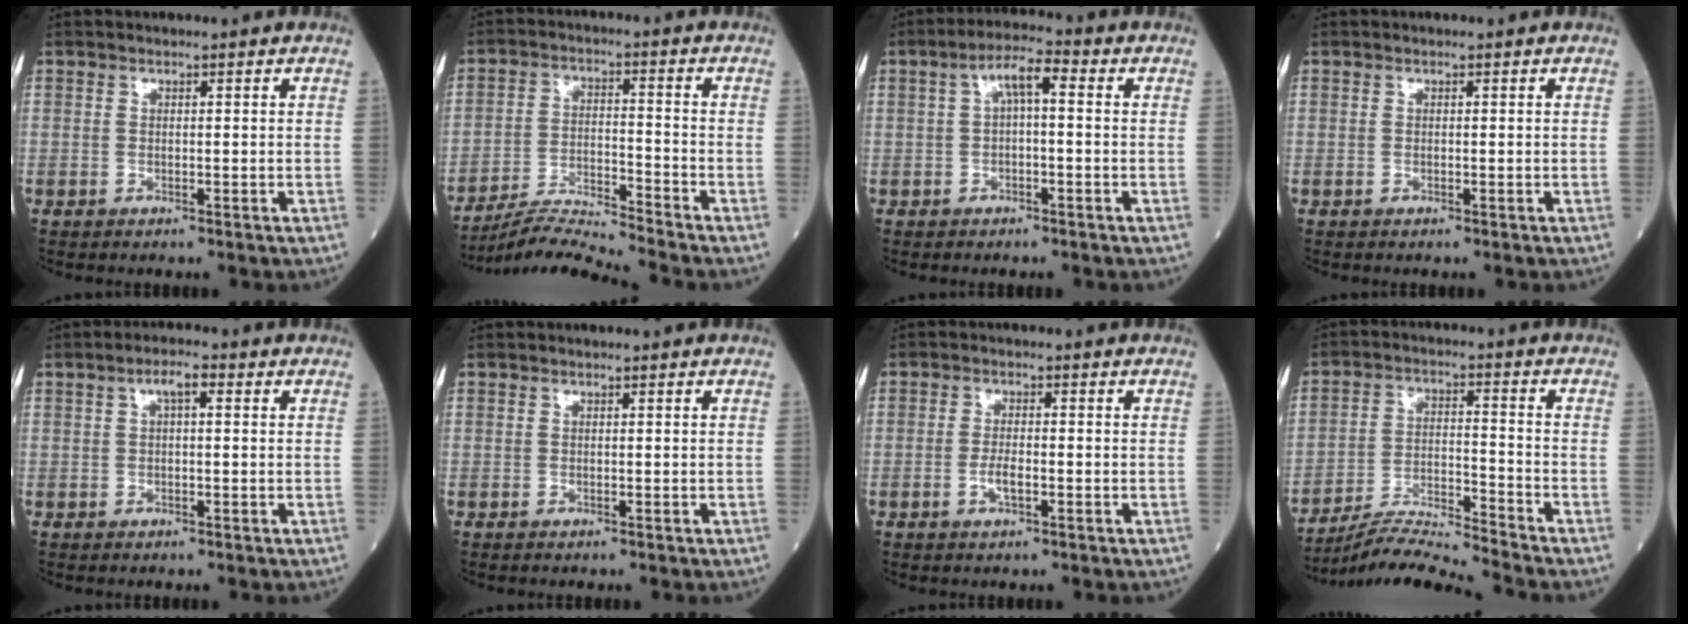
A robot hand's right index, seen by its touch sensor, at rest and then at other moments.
{"total": 8.1, "force": [-7.7, -2.4, 0.7], "torque": [-0.020, -0.007, -0.145]}
{"total": 5.1, "force": [0.8, 1.3, 4.8], "torque": [-0.088, 0.026, 0.012]}
{"total": 0.0}
{"total": 2.9, "force": [0.9, 0.8, 2.6], "torque": [-0.047, 0.013, 0.016]}
{"total": 0.0}
{"total": 2.6, "force": [-0.9, 0.7, 2.4], "torque": [-0.045, 0.001, -0.015]}
{"total": 9.3, "force": [-8.8, -2.5, 1.3], "torque": [-0.029, -0.003, -0.163]}